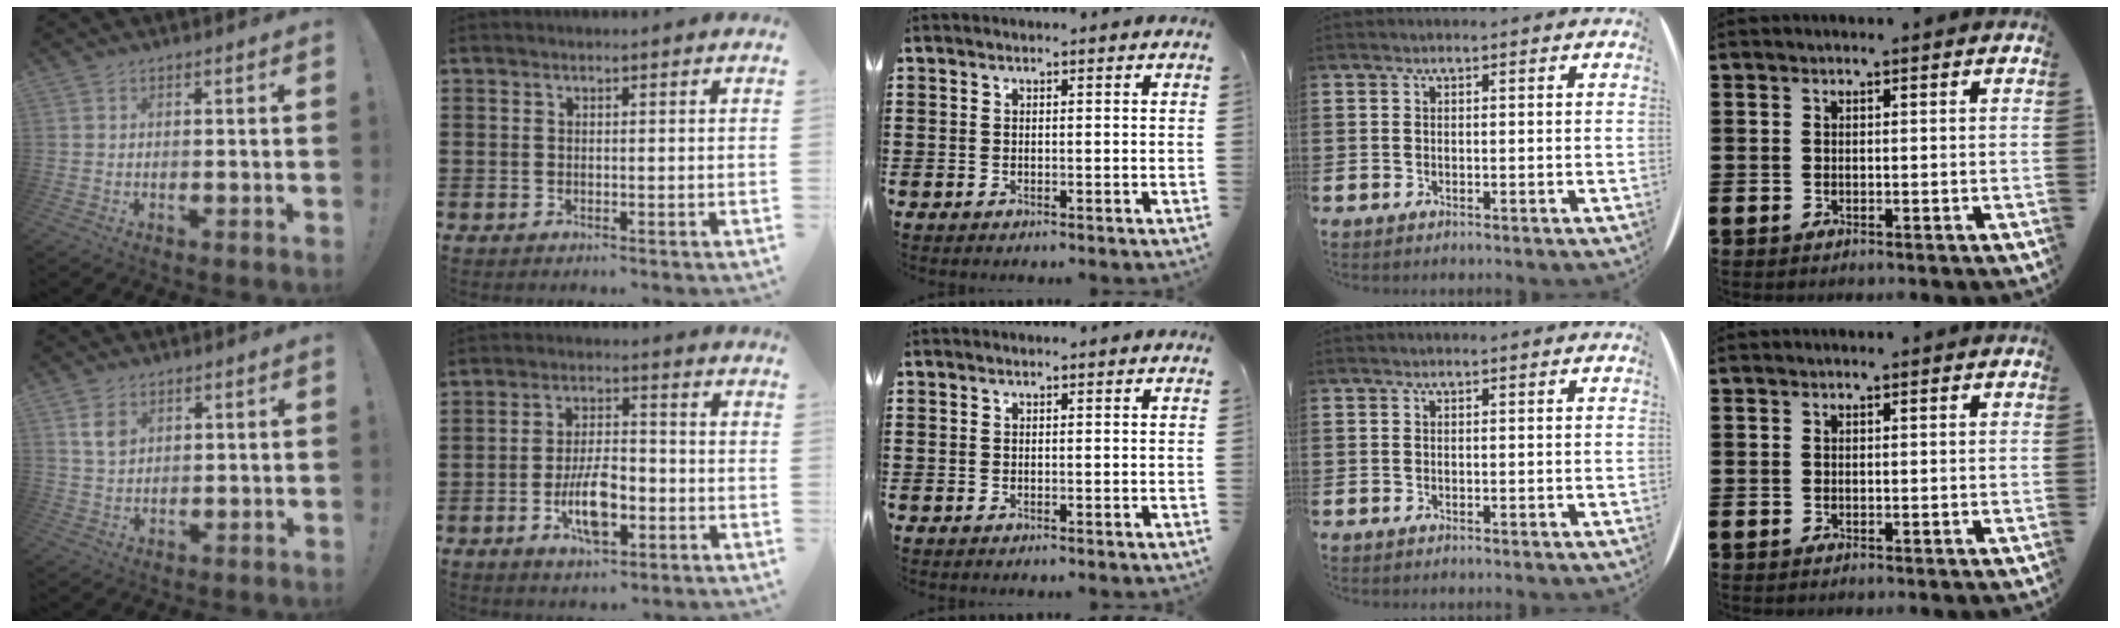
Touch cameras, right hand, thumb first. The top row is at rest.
{"thumb": {"total": 4.9, "force": [2.2, 3.3, 2.8], "torque": [-0.039, -0.007, 0.041]}, "index": {"total": 8.2, "force": [-3.1, 3.2, 6.9], "torque": [-0.145, -0.003, -0.058]}}